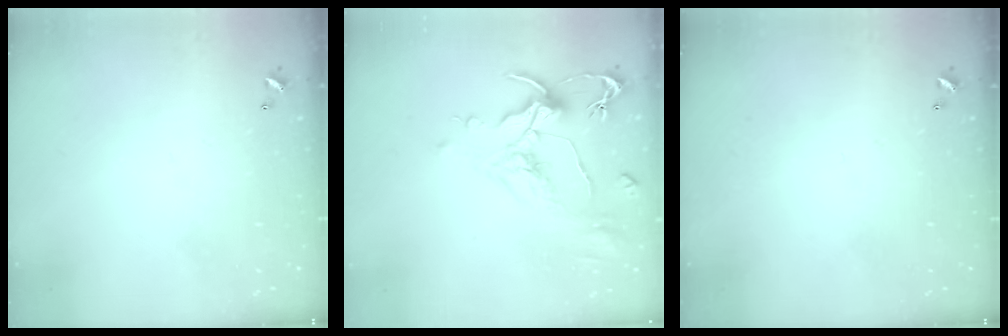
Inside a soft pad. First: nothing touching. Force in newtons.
{"total": 1.6, "press": 0.7, "slide": 1.5}
{"total": 0.0}